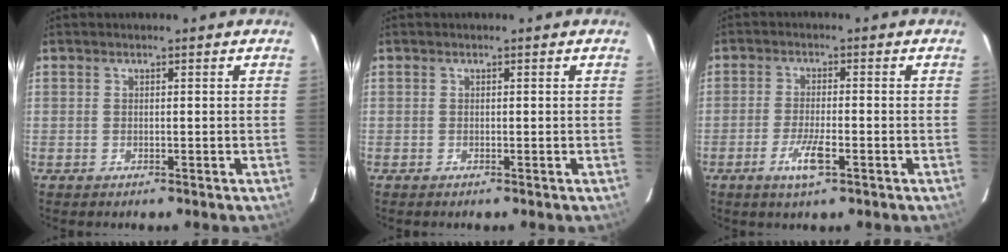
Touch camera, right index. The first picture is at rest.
{"total": 0.0}
{"total": 4.7, "force": [-2.2, 0.6, 4.1], "torque": [-0.081, -0.006, -0.040]}